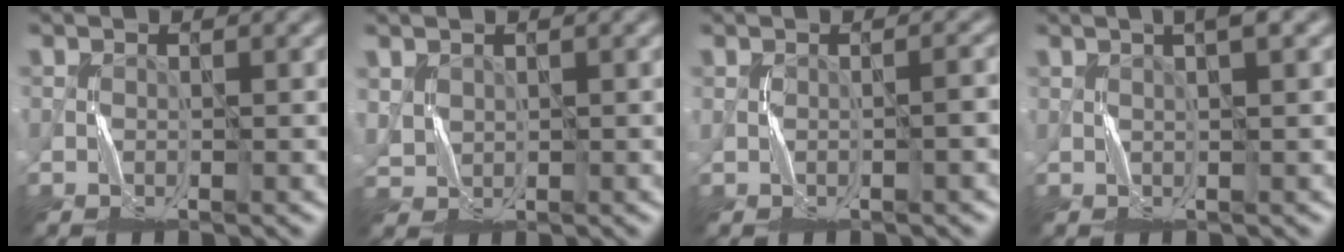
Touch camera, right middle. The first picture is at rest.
{"total": 1.6, "force": [0.9, 1.3, 0.4], "torque": [-0.020, 0.000, 0.026]}
{"total": 1.3, "force": [-0.1, 0.4, 1.3], "torque": [-0.020, 0.004, 0.001]}
{"total": 2.5, "force": [1.2, 0.3, 2.1], "torque": [-0.036, 0.009, 0.021]}